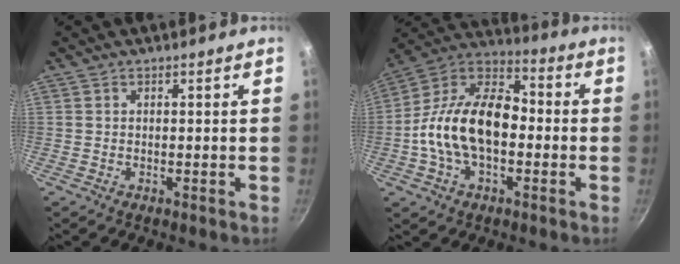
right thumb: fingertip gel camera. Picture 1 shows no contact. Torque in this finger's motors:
{"motor_torque": [2.57, 2.44, 1.82, -0.95, 0.21]}